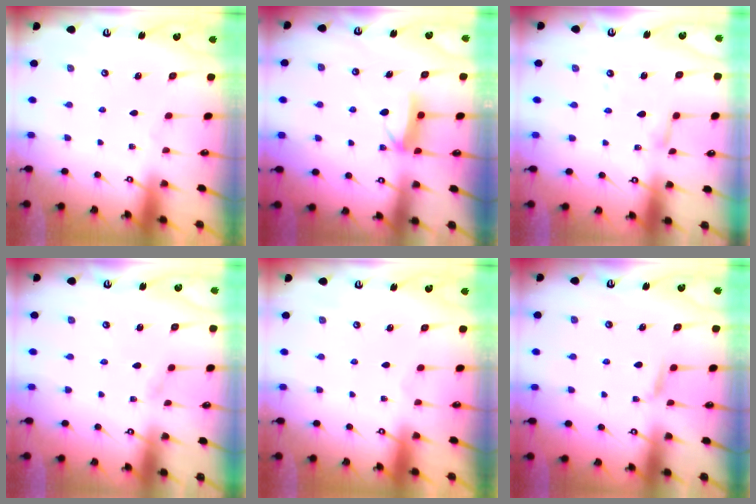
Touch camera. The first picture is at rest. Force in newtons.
{"total": 7.2, "press": 7.2, "slide": 0.8}
{"total": 5.0, "press": 5.0, "slide": 0.4}
{"total": 1.9, "press": 1.8, "slide": 0.2}
{"total": 0.0}
{"total": 4.4, "press": 4.4, "slide": 0.7}